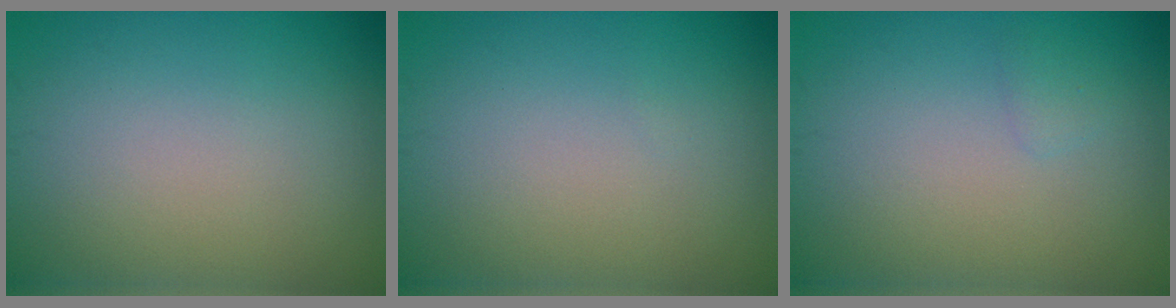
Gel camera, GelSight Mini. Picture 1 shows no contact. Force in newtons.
{"total": 0.0}
{"total": 0.6, "press": 0.6, "slide": 0.0}